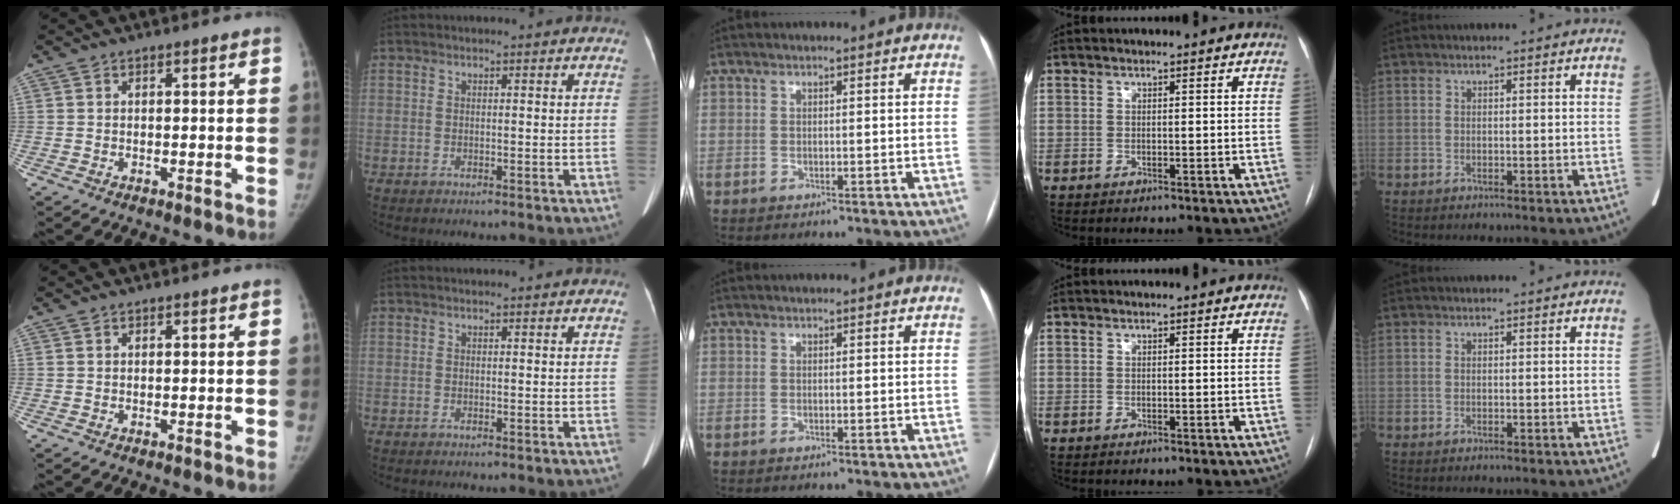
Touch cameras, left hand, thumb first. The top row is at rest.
{}